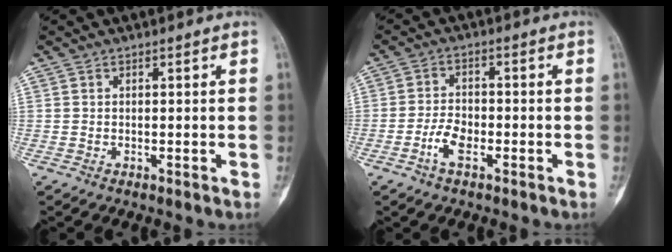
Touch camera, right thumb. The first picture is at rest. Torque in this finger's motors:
{"motor_torque": [-0.65, 0.23, 0.02, 0.38, -0.07]}